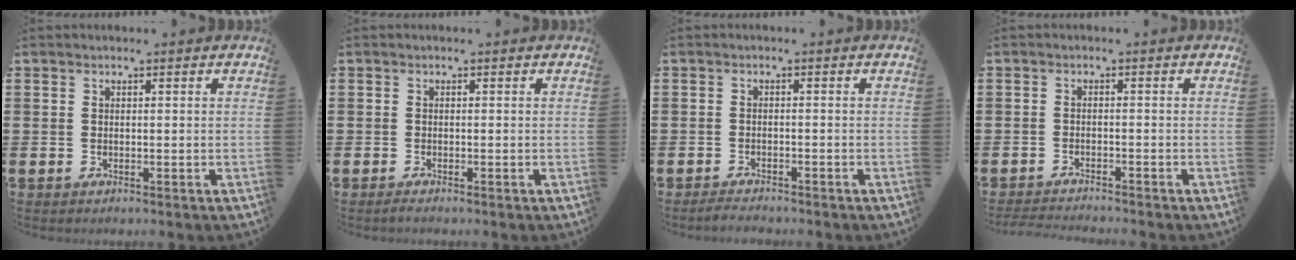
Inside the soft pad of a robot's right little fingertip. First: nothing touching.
{"total": 0.6, "force": [-0.4, 0.0, 0.4], "torque": [-0.008, -0.003, -0.006]}
{"total": 1.4, "force": [-1.4, 0.1, 0.2], "torque": [-0.008, 0.001, -0.027]}
{"total": 1.6, "force": [-1.5, -0.1, 0.2], "torque": [-0.004, 0.002, -0.031]}